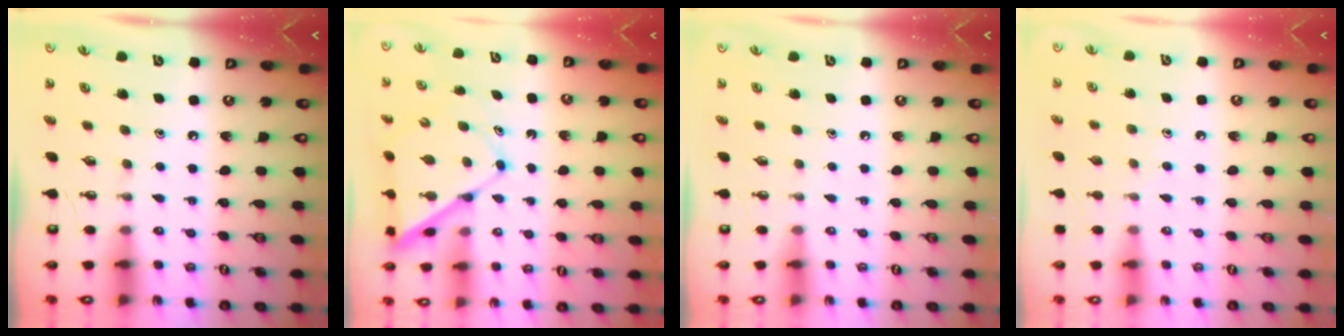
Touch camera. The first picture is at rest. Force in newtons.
{"total": 10.2, "press": 10.2, "slide": 0.9}
{"total": 0.0}
{"total": 5.6, "press": 5.6, "slide": 0.7}